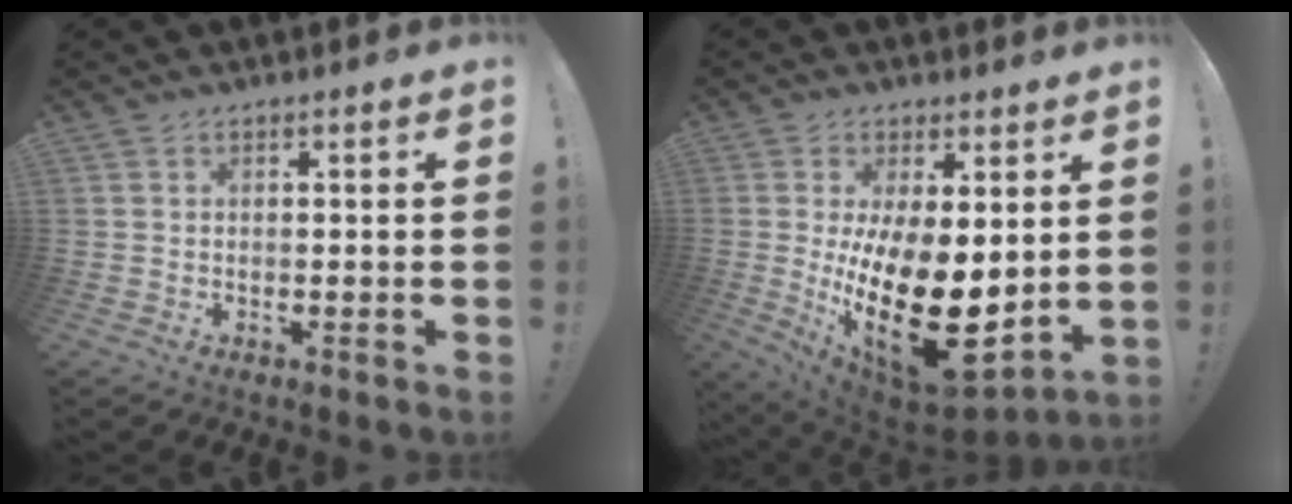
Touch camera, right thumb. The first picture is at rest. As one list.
[{"total": 21.6, "force": [-2.4, 9.9, 19.1], "torque": [-0.334, -0.020, -0.021]}]